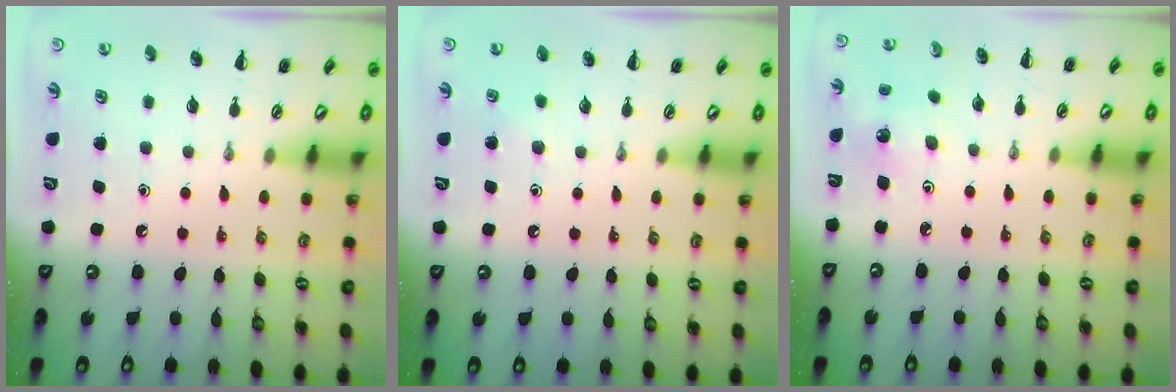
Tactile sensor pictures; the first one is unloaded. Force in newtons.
{"total": 3.4, "press": 3.2, "slide": 1.2}
{"total": 2.1, "press": 2.0, "slide": 0.7}